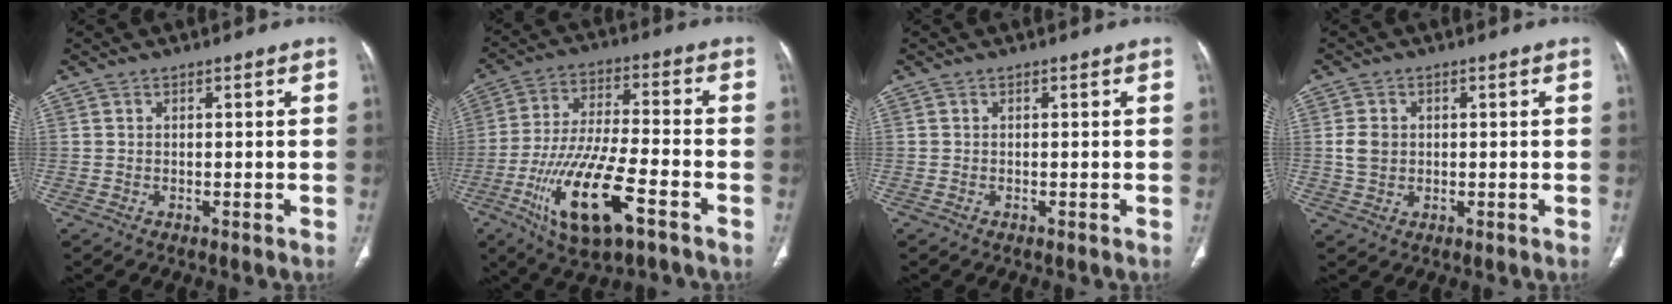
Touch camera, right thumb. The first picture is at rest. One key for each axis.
{"total": 17.4, "fx": -7.7, "fy": 5.5, "fz": 14.6, "tx": -0.287, "ty": 0.024, "tz": -0.132}
{"total": 0.0}
{"total": 3.7, "fx": 0.3, "fy": 3.1, "fz": 2.1, "tx": -0.033, "ty": 0.004, "tz": 0.008}